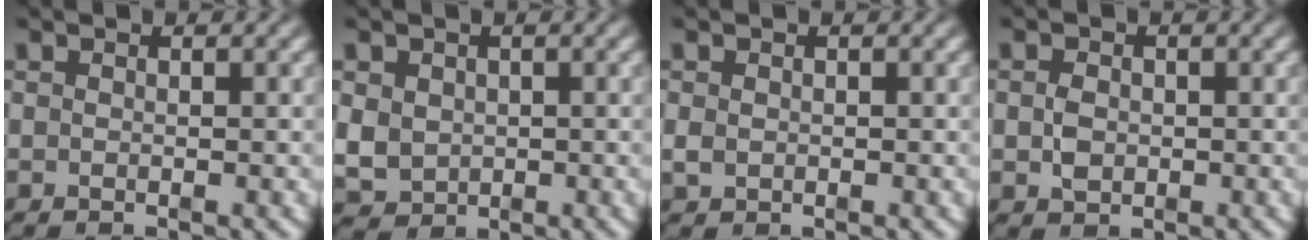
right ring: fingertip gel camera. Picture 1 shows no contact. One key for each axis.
{"total": 4.9, "fx": -0.6, "fy": 4.5, "fz": 1.9, "tx": -0.056, "ty": -0.031, "tz": 0.007}
{"total": 0.7, "fx": -0.4, "fy": 0.5, "fz": 0.3, "tx": -0.012, "ty": -0.007, "tz": 0.002}
{"total": 1.2, "fx": -0.4, "fy": 0.8, "fz": 0.8, "tx": -0.014, "ty": -0.008, "tz": 0.000}